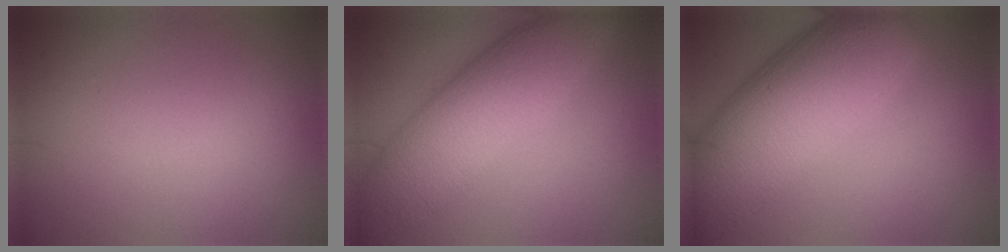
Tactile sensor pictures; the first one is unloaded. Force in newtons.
{"total": 9.2, "press": 9.2, "slide": 0.1}
{"total": 13.7, "press": 13.7, "slide": 0.6}